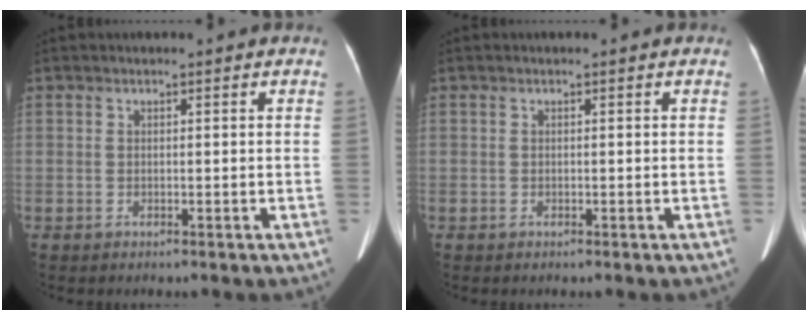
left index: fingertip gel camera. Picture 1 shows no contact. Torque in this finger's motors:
{"motor_torque": [-0.14, -0.07, 0.00, -0.01]}